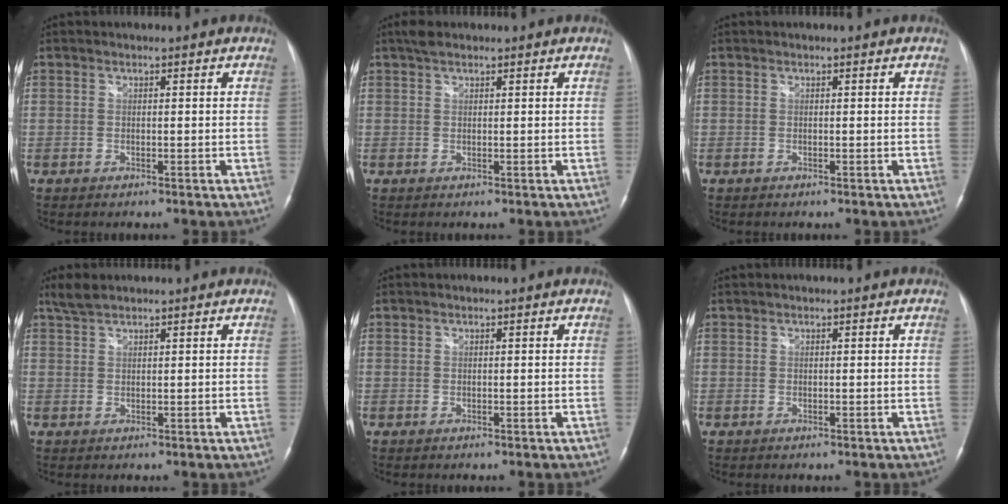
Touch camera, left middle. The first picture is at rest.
{"total": 1.9, "force": [1.5, 0.7, 1.0], "torque": [-0.023, 0.018, 0.027]}
{"total": 0.0}
{"total": 2.5, "force": [2.2, 0.4, 1.1], "torque": [-0.029, 0.012, 0.048]}
{"total": 0.0}
{"total": 0.0}